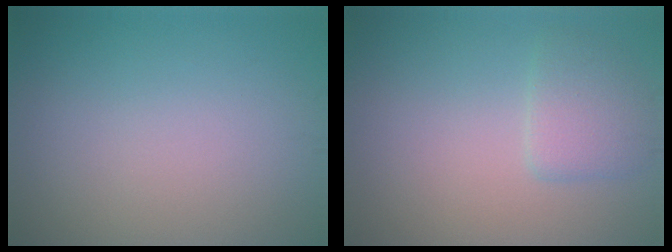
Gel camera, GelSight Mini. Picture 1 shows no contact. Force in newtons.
{"total": 2.3, "press": 2.3, "slide": 0.2}